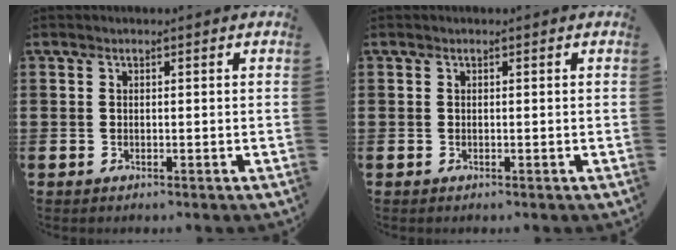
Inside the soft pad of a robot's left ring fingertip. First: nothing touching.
{"total": 0.0}